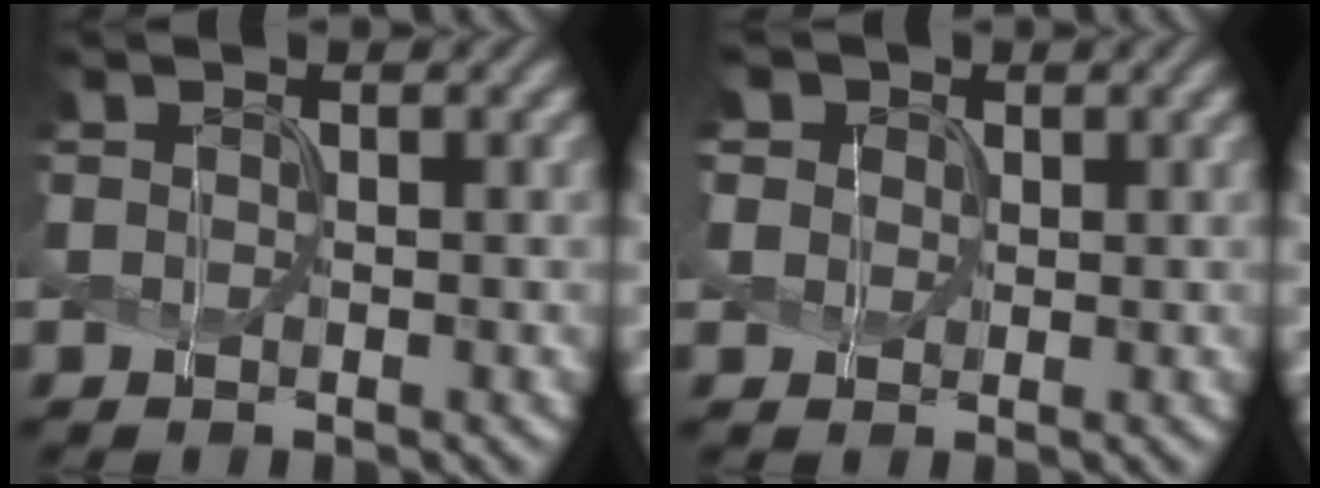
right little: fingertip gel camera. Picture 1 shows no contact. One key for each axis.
{"total": 4.3, "fx": 2.2, "fy": 3.1, "fz": 1.9, "tx": -0.060, "ty": 0.011, "tz": 0.031}